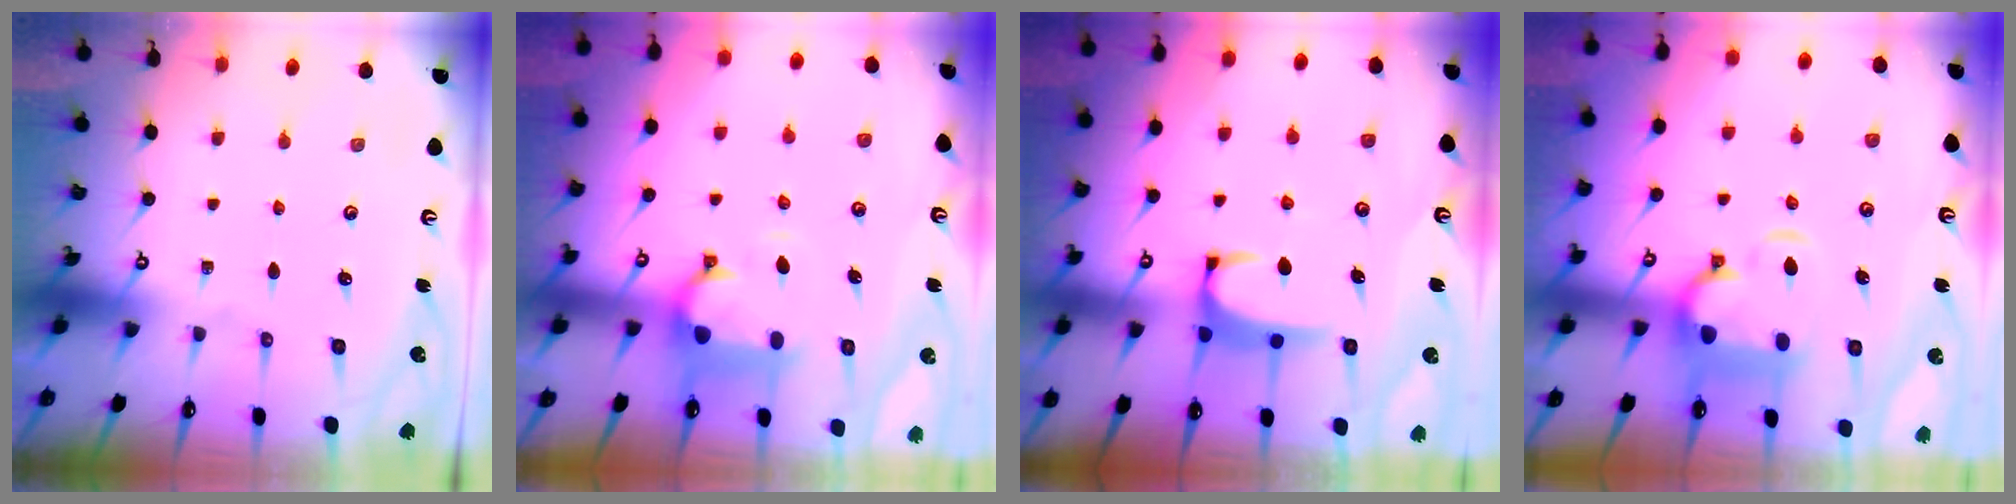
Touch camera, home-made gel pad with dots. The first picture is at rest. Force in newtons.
{"total": 1.4, "press": 0.7, "slide": 1.2}
{"total": 2.0, "press": 1.9, "slide": 0.3}
{"total": 4.3, "press": 4.0, "slide": 1.5}